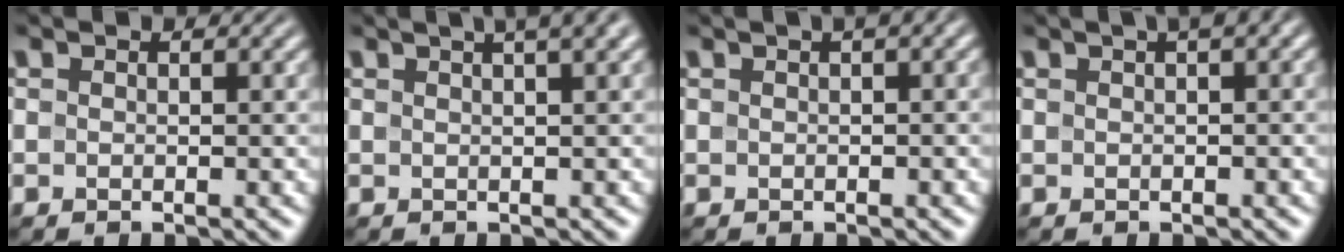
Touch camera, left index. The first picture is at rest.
{"total": 6.0, "force": [3.6, 2.1, 4.3], "torque": [-0.029, 0.039, 0.019]}
{"total": 2.2, "force": [0.8, 0.6, 1.9], "torque": [-0.019, 0.013, 0.006]}
{"total": 2.6, "force": [1.1, 0.6, 2.3], "torque": [-0.023, 0.014, 0.011]}